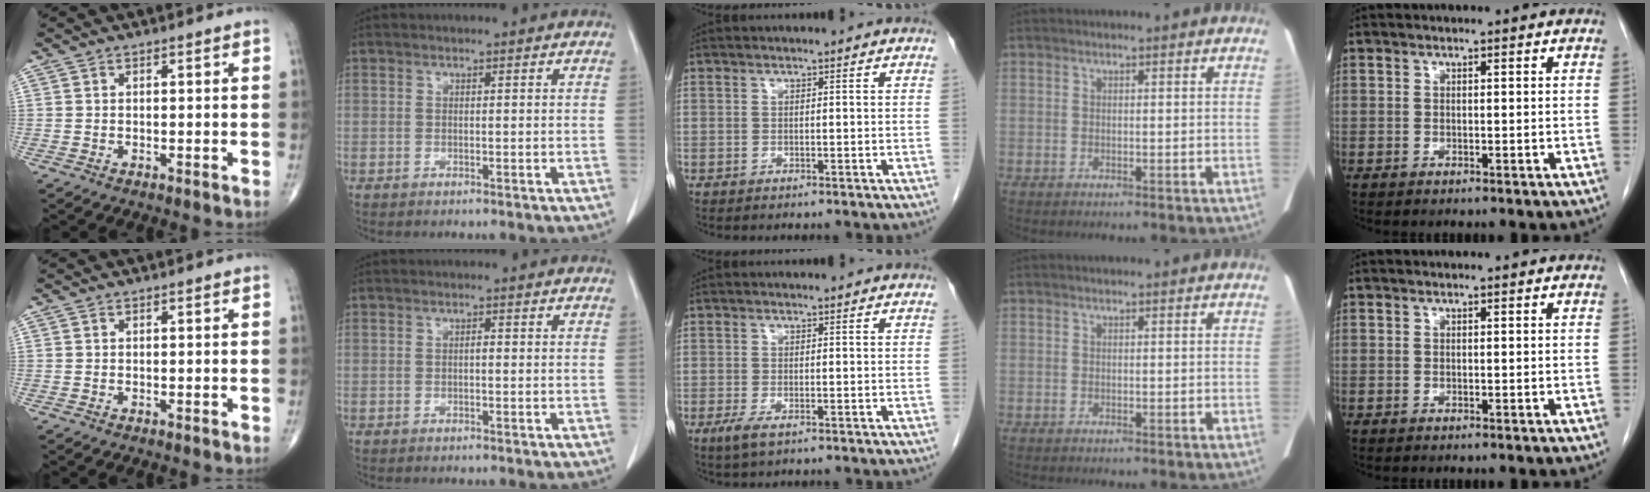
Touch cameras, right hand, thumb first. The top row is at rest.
{"index": {"total": 0.6, "force": [-0.1, 0.2, 0.5], "torque": [-0.011, 0.001, -0.002]}, "middle": {"total": 2.3, "force": [-1.2, 0.7, 1.9], "torque": [-0.043, -0.006, -0.022]}}